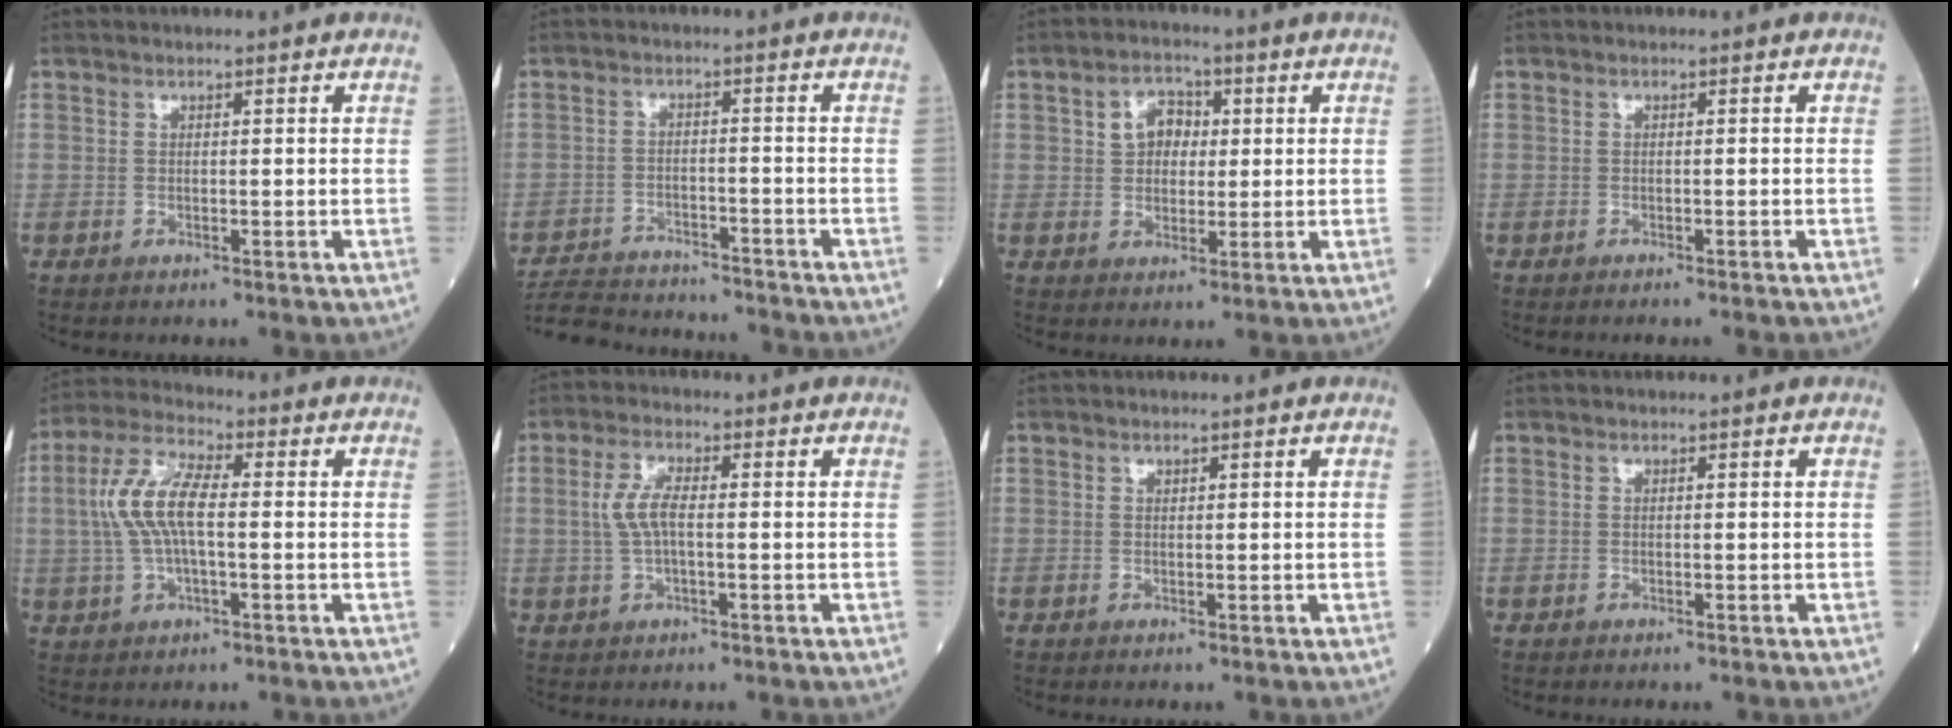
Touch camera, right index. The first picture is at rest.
{"total": 12.6, "force": [-12.0, 2.4, 3.0], "torque": [-0.059, 0.006, -0.180]}
{"total": 5.1, "force": [1.1, 3.9, 3.1], "torque": [-0.048, 0.015, 0.019]}
{"total": 2.2, "force": [-2.0, 0.0, 0.9], "torque": [-0.014, -0.002, -0.026]}
{"total": 9.8, "force": [0.4, 3.6, 9.1], "torque": [-0.203, 0.022, 0.003]}
{"total": 4.2, "force": [0.1, 1.3, 4.0], "torque": [-0.096, 0.009, 0.002]}
{"total": 0.0}
{"total": 0.0}